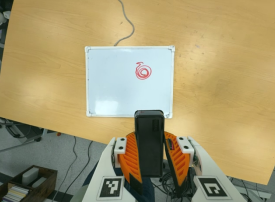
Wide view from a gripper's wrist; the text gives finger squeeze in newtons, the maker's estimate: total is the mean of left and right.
{"total": 8.6, "left": 7.5, "right": 9.7}